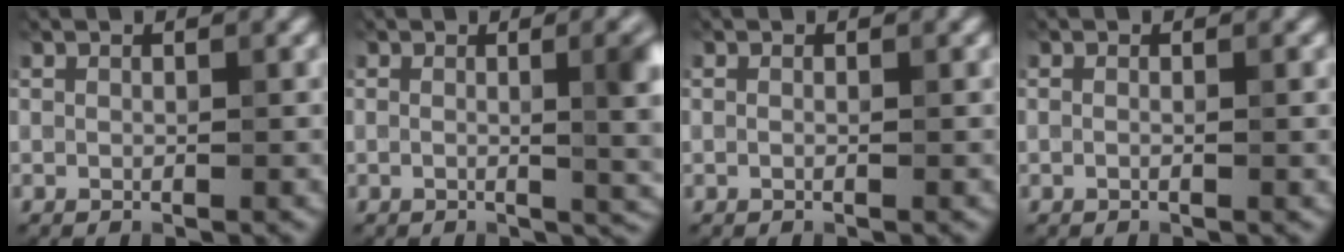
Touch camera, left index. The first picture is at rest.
{"total": 7.4, "force": [0.1, 2.9, 6.9], "torque": [-0.053, 0.005, 0.000]}
{"total": 0.0}
{"total": 1.0, "force": [-0.1, 0.3, 0.9], "torque": [-0.014, -0.009, -0.007]}